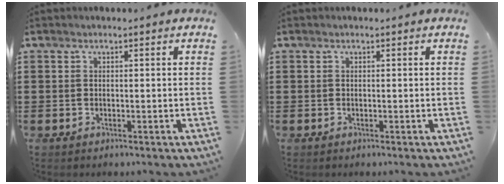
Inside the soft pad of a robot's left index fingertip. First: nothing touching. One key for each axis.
{"total": 0.0}